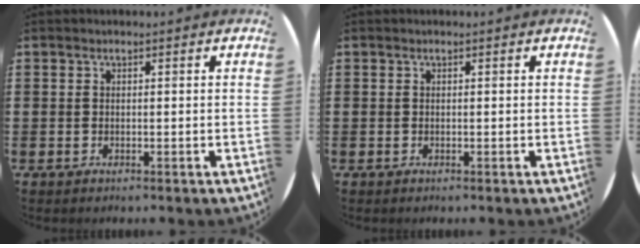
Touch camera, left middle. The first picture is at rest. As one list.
[{"total": 0.0}]